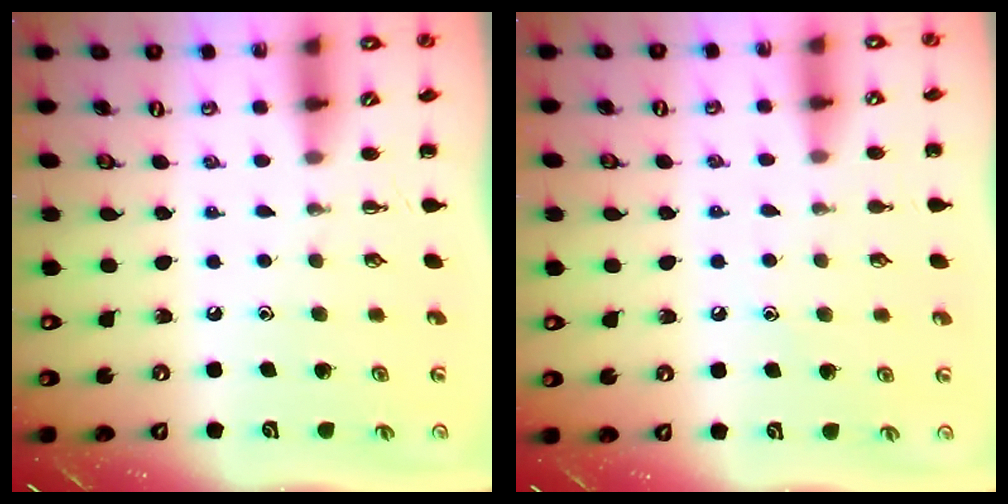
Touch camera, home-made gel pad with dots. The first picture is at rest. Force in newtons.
{"total": 5.0, "press": 4.8, "slide": 1.4}